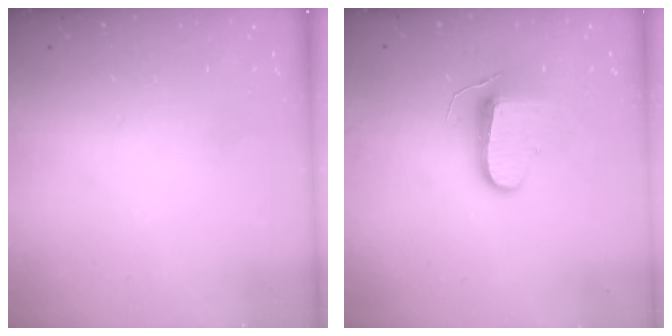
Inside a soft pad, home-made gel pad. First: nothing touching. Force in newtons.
{"total": 9.5, "press": 9.5, "slide": 0.3}